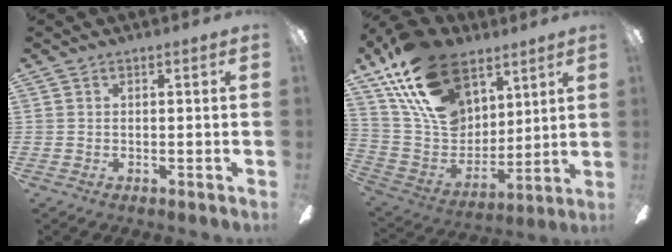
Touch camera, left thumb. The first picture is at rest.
{"total": 24.2, "force": [14.5, 14.9, 12.4], "torque": [-0.228, -0.064, 0.273]}